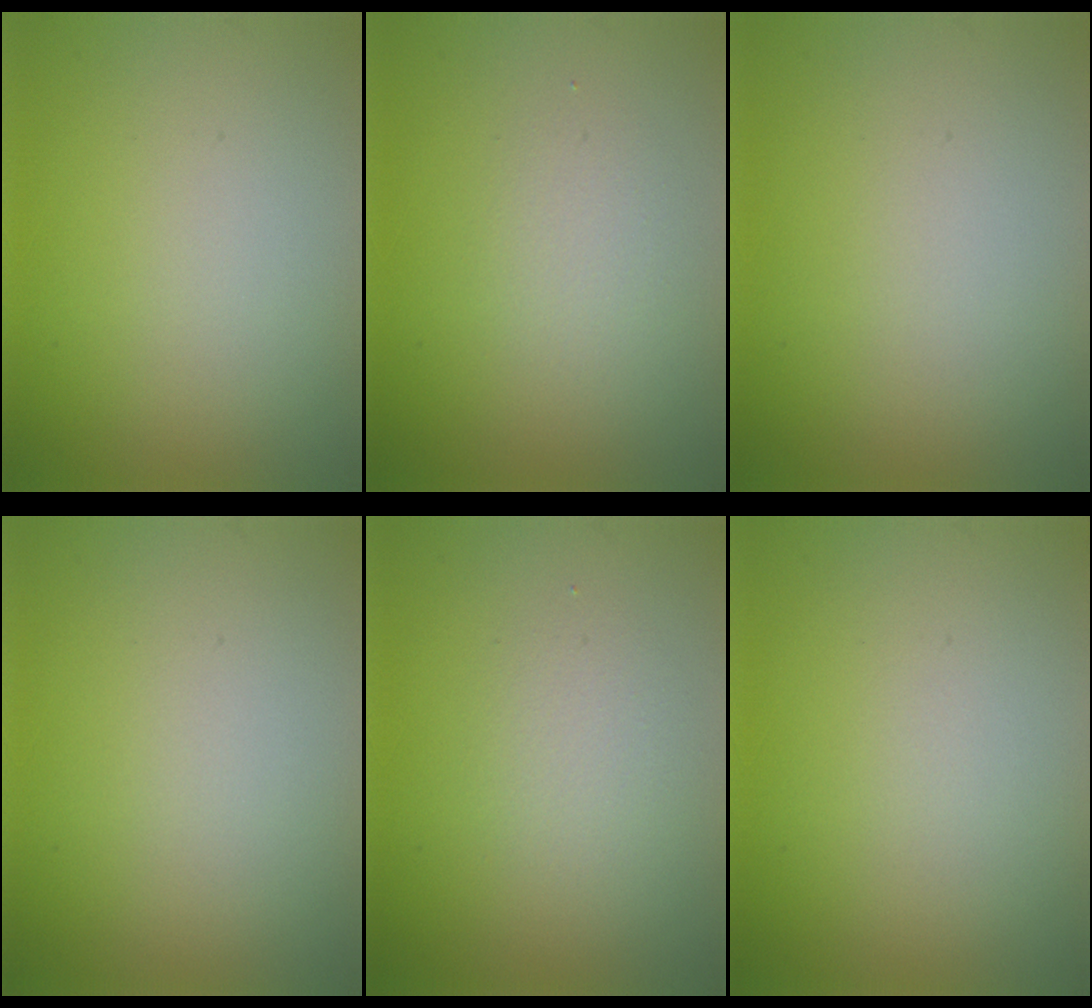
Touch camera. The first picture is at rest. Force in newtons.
{"total": 1.6, "press": 1.6, "slide": 0.1}
{"total": 0.0}
{"total": 0.0}
{"total": 1.8, "press": 1.8, "slide": 0.0}
{"total": 0.0}